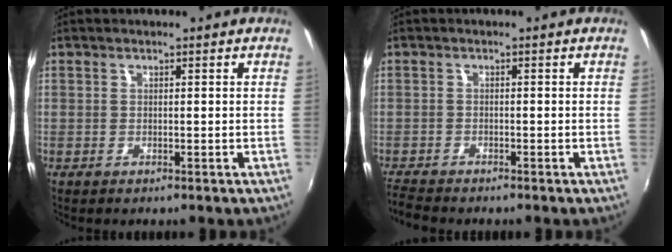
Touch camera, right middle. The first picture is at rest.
{"total": 3.5, "force": [-3.4, 0.3, 0.7], "torque": [-0.029, -0.018, -0.071]}